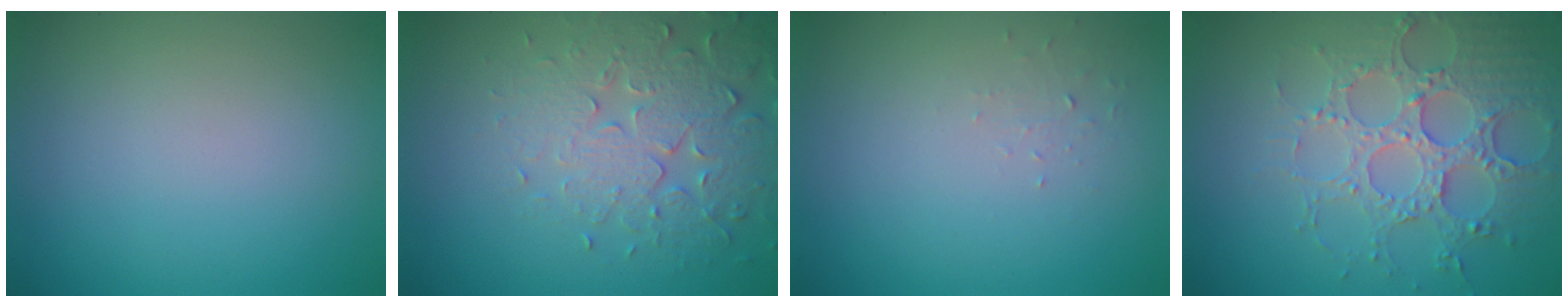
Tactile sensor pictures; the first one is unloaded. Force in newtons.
{"total": 4.5, "press": 4.5, "slide": 0.4}
{"total": 0.6, "press": 0.3, "slide": 0.6}
{"total": 4.7, "press": 4.6, "slide": 1.0}